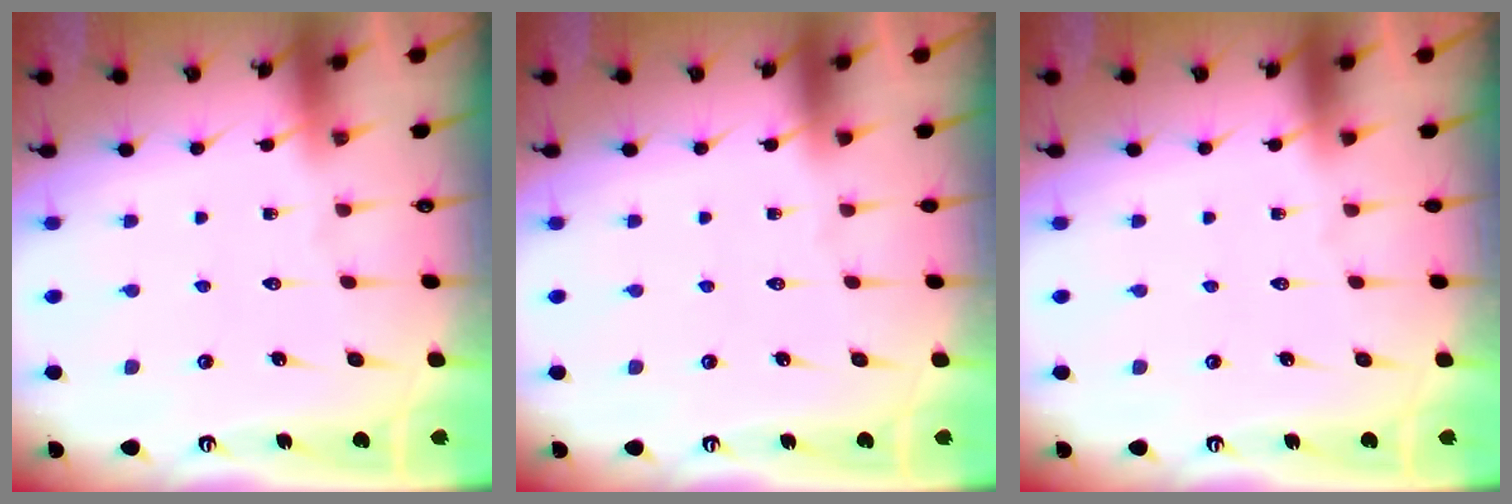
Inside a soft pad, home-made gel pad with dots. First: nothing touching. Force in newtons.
{"total": 0.0}
{"total": 0.0}